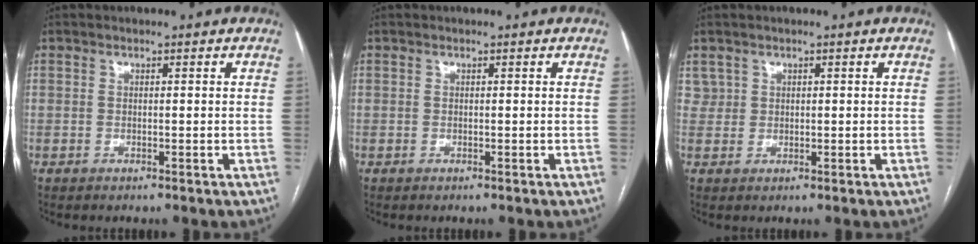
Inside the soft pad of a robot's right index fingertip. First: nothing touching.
{"total": 0.0}
{"total": 1.9, "force": [1.1, 1.5, 0.0], "torque": [0.014, 0.004, 0.013]}